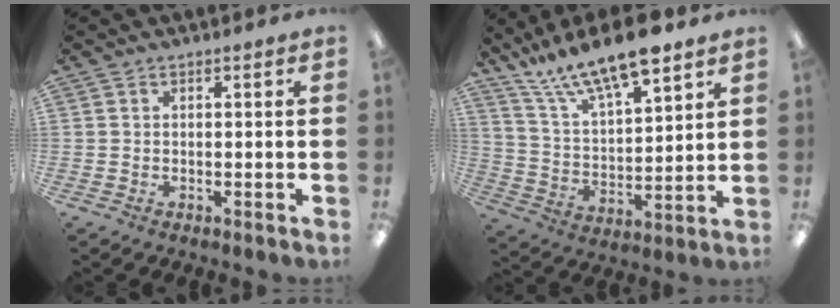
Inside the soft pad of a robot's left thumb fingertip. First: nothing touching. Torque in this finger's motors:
{"motor_torque": [0.40, 0.26, 1.42, -1.31, 0.35]}